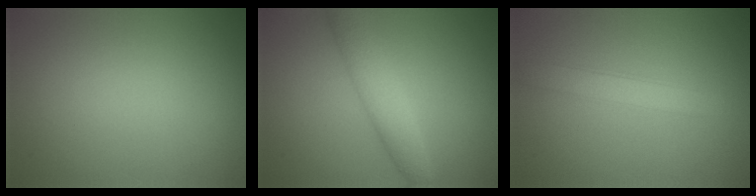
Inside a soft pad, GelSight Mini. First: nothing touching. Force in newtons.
{"total": 3.6, "press": 3.6, "slide": 0.3}
{"total": 2.1, "press": 2.1, "slide": 0.0}